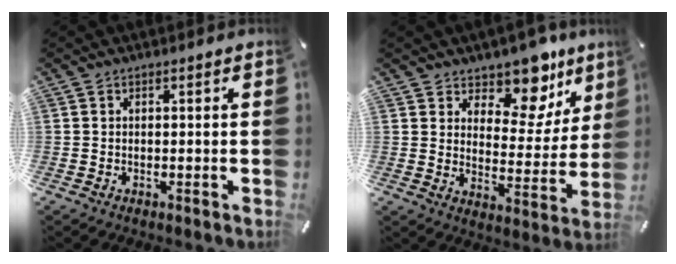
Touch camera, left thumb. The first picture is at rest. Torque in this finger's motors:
{"motor_torque": [1.06, -0.13, 0.42, -0.13, 0.06]}